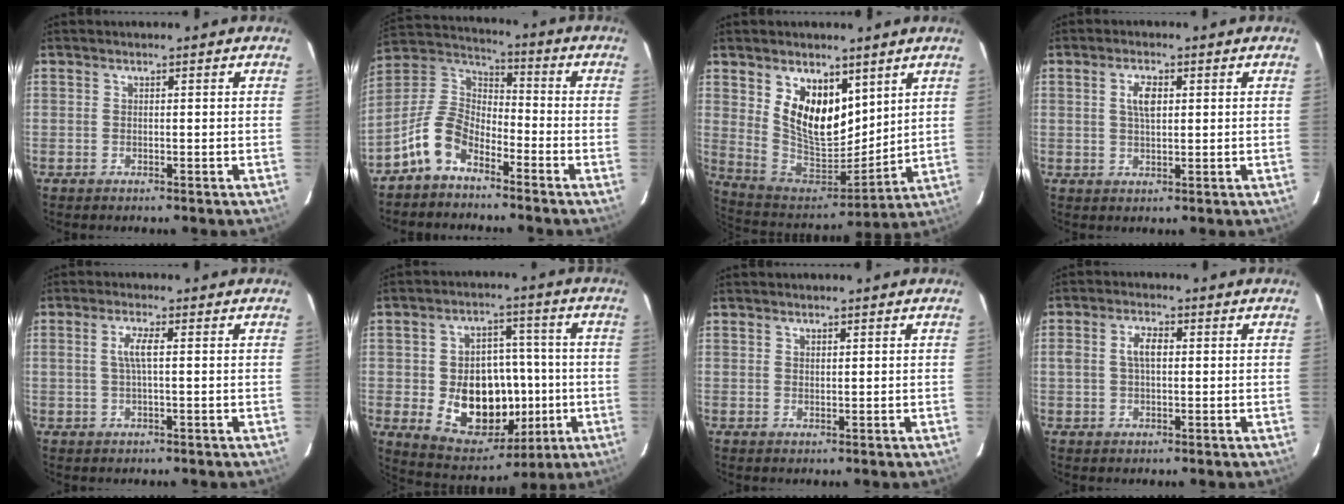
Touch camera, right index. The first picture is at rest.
{"total": 9.9, "force": [-6.2, 5.2, 5.6], "torque": [-0.128, 0.023, -0.130]}
{"total": 14.8, "force": [6.8, 8.6, 9.9], "torque": [-0.184, -0.008, 0.143]}
{"total": 3.7, "force": [1.0, 1.7, 3.2], "torque": [-0.059, 0.006, 0.020]}
{"total": 3.3, "force": [0.4, 0.4, 3.2], "torque": [-0.065, 0.003, 0.007]}
{"total": 16.6, "force": [-2.7, 12.4, 10.8], "torque": [-0.212, 0.012, -0.014]}
{"total": 0.8, "force": [0.7, 0.4, 0.3], "torque": [-0.005, 0.000, 0.013]}
{"total": 4.2, "force": [0.5, 2.3, 3.5], "torque": [-0.065, 0.011, 0.011]}